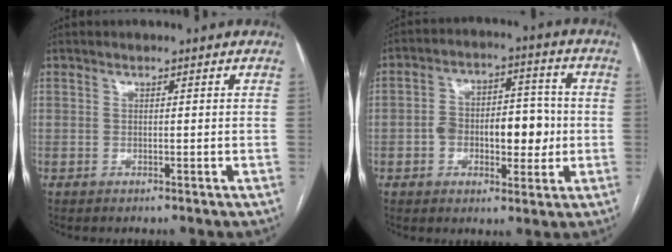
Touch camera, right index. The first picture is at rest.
{"total": 10.9, "force": [-1.4, 5.8, 9.1], "torque": [-0.136, 0.032, -0.016]}